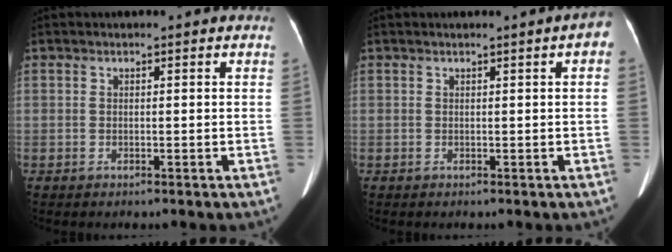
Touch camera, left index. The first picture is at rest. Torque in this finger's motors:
{"motor_torque": [0.54, -0.65, 0.31, 0.04]}